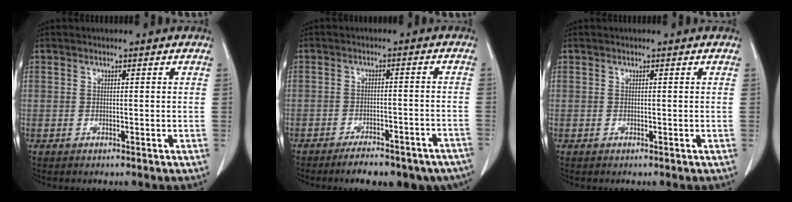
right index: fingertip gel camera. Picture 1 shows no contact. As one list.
[{"total": 15.2, "force": [-12.5, 4.7, 7.2], "torque": [-0.061, 0.017, -0.152]}, {"total": 0.0}]